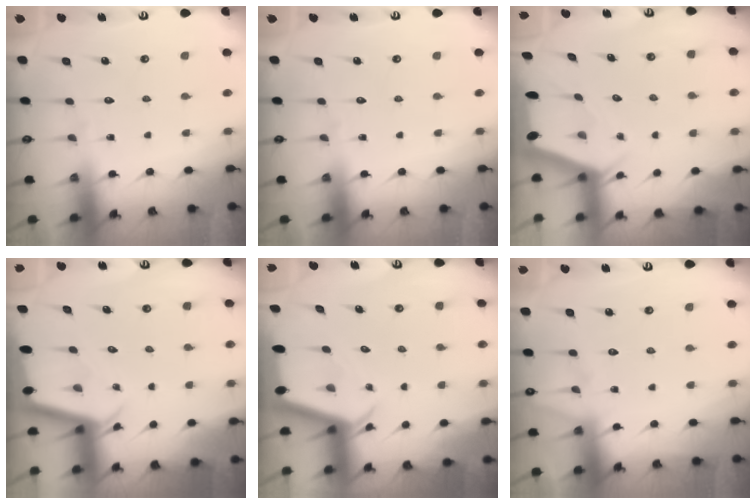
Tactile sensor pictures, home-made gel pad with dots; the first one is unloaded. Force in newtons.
{"total": 0.0}
{"total": 2.0, "press": 1.9, "slide": 0.3}
{"total": 2.2, "press": 2.2, "slide": 0.1}
{"total": 2.5, "press": 2.5, "slide": 0.3}
{"total": 3.6, "press": 3.5, "slide": 0.4}